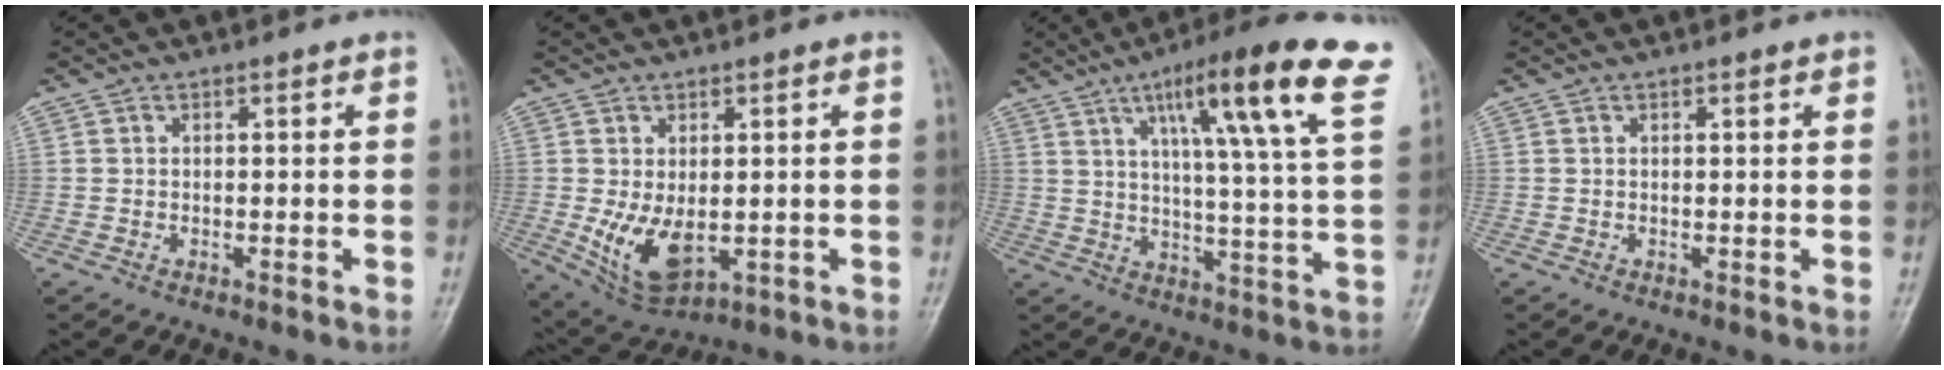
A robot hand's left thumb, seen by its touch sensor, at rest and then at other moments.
{"total": 8.5, "force": [-0.5, 4.6, 7.1], "torque": [-0.116, -0.018, 0.011]}
{"total": 21.7, "force": [10.8, 2.9, 18.7], "torque": [-0.253, -0.020, 0.150]}
{"total": 0.9, "force": [0.7, 0.1, 0.5], "torque": [-0.005, 0.000, 0.009]}